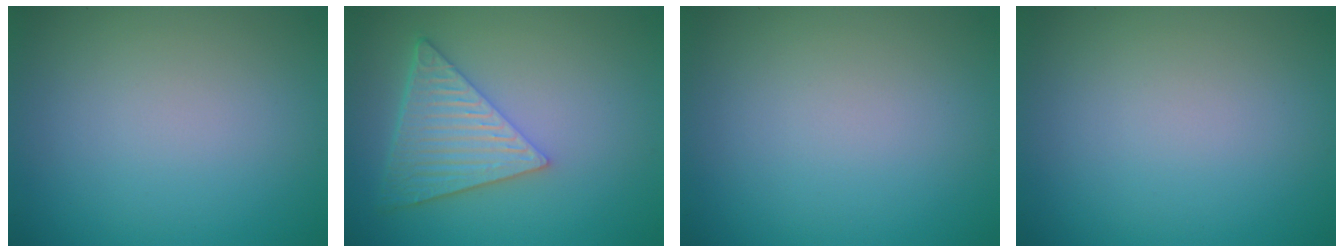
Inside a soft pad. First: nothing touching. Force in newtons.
{"total": 6.1, "press": 4.5, "slide": 4.0}
{"total": 0.0}
{"total": 0.0}